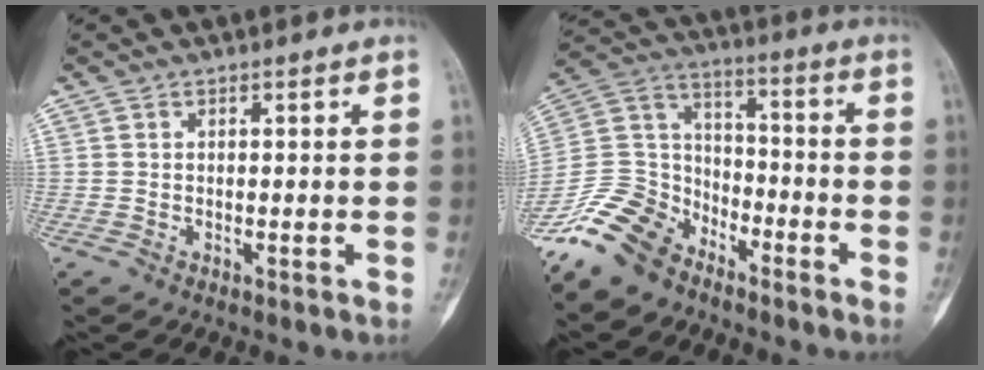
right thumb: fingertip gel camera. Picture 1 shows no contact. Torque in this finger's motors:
{"motor_torque": [0.15, 0.11, 0.56, -0.49, -0.01]}